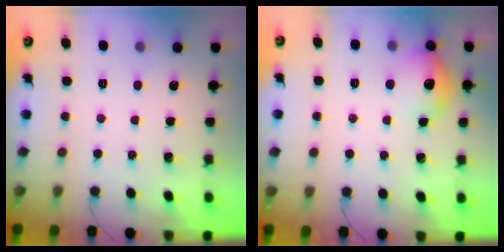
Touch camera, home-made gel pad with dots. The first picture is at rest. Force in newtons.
{"total": 10.7, "press": 10.6, "slide": 1.2}